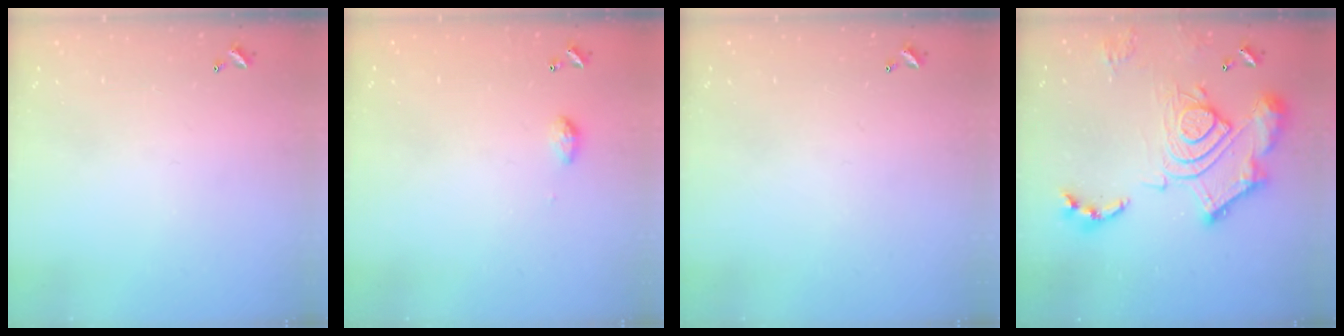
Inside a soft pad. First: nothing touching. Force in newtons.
{"total": 4.7, "press": 4.7, "slide": 0.6}
{"total": 0.0}
{"total": 21.5, "press": 21.4, "slide": 2.5}